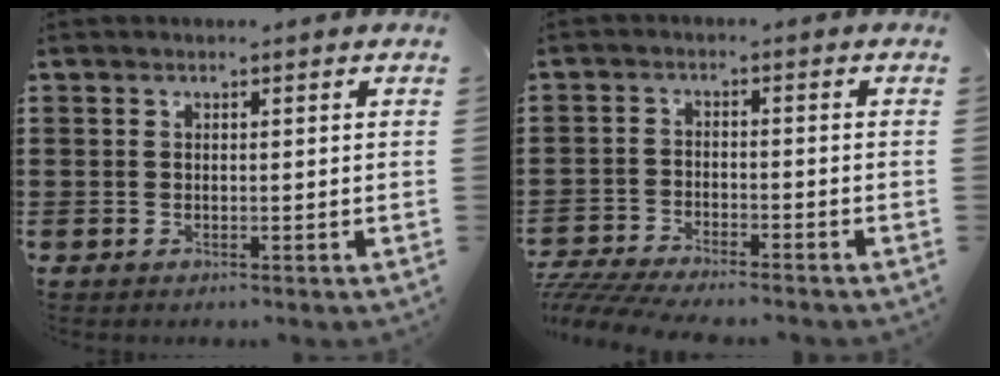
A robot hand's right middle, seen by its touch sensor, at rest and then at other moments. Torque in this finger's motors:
{"motor_torque": [1.61, -0.52, 0.29, 0.21]}